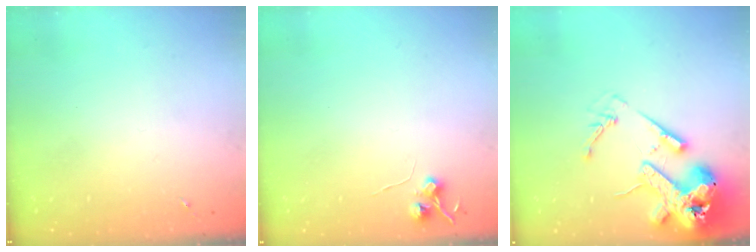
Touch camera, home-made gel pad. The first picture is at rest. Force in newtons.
{"total": 5.8, "press": 5.8, "slide": 0.7}
{"total": 17.7, "press": 17.5, "slide": 2.4}